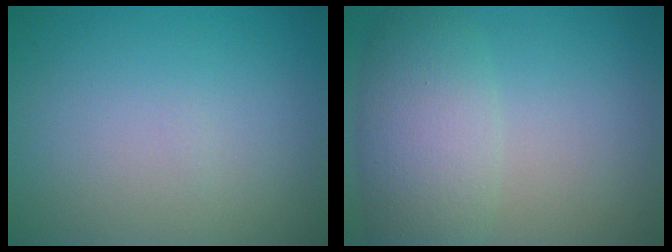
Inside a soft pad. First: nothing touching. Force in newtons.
{"total": 5.6, "press": 5.6, "slide": 0.2}